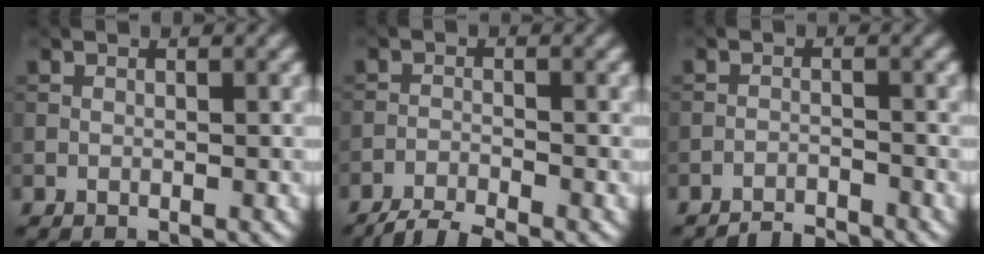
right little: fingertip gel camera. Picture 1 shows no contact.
{"total": 4.5, "force": [-4.0, 0.5, 2.0], "torque": [-0.040, -0.012, -0.081]}
{"total": 2.4, "force": [-2.3, 0.2, 0.4], "torque": [-0.001, 0.001, -0.046]}